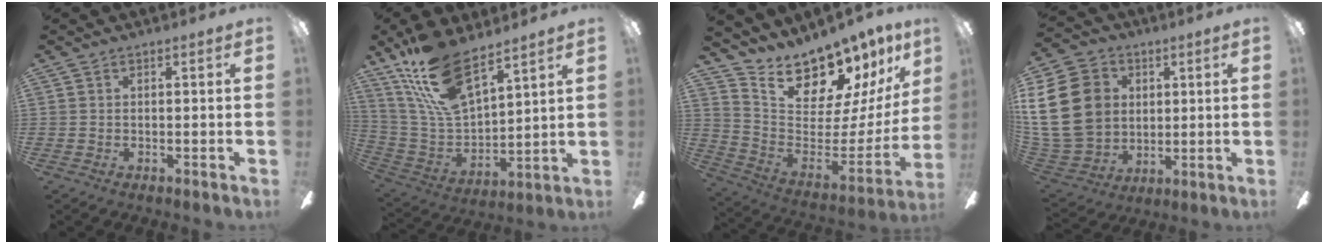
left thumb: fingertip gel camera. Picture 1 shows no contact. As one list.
[{"total": 18.7, "force": [13.2, 6.9, 11.3], "torque": [-0.248, -0.073, 0.236]}, {"total": 15.7, "force": [14.4, 5.3, 3.3], "torque": [-0.043, -0.136, 0.258]}, {"total": 21.5, "force": [3.9, 17.3, 12.0], "torque": [-0.256, 0.000, 0.073]}]